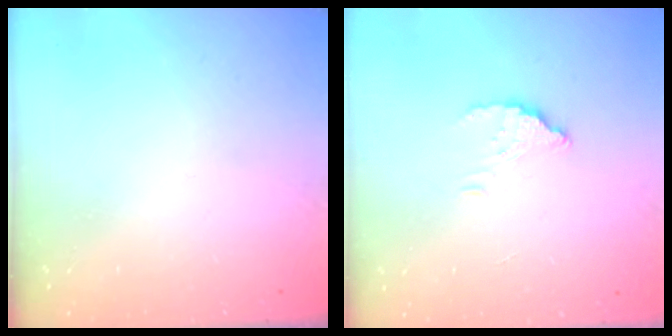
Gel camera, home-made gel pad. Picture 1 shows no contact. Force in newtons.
{"total": 3.6, "press": 3.5, "slide": 0.4}